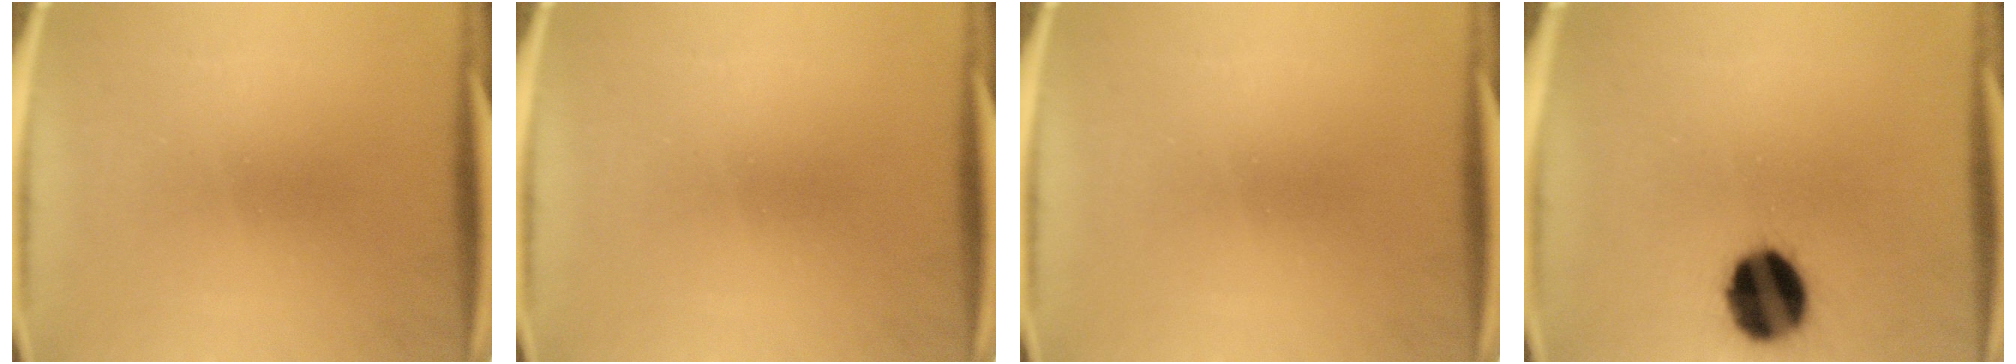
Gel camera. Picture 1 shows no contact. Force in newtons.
{"total": 0.0}
{"total": 0.0}
{"total": 14.7}